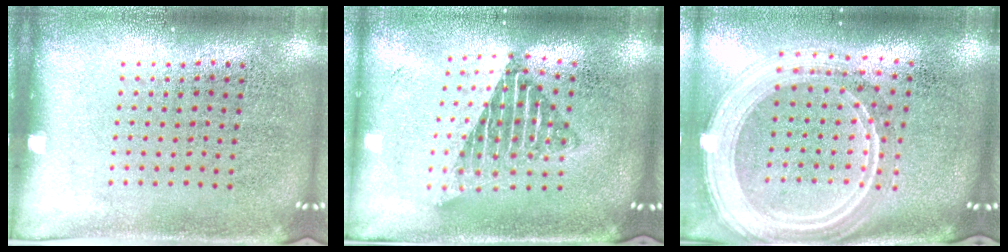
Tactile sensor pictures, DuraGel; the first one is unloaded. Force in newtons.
{"total": 1.7, "press": 1.4, "slide": 1.0}
{"total": 2.9, "press": 2.4, "slide": 1.6}